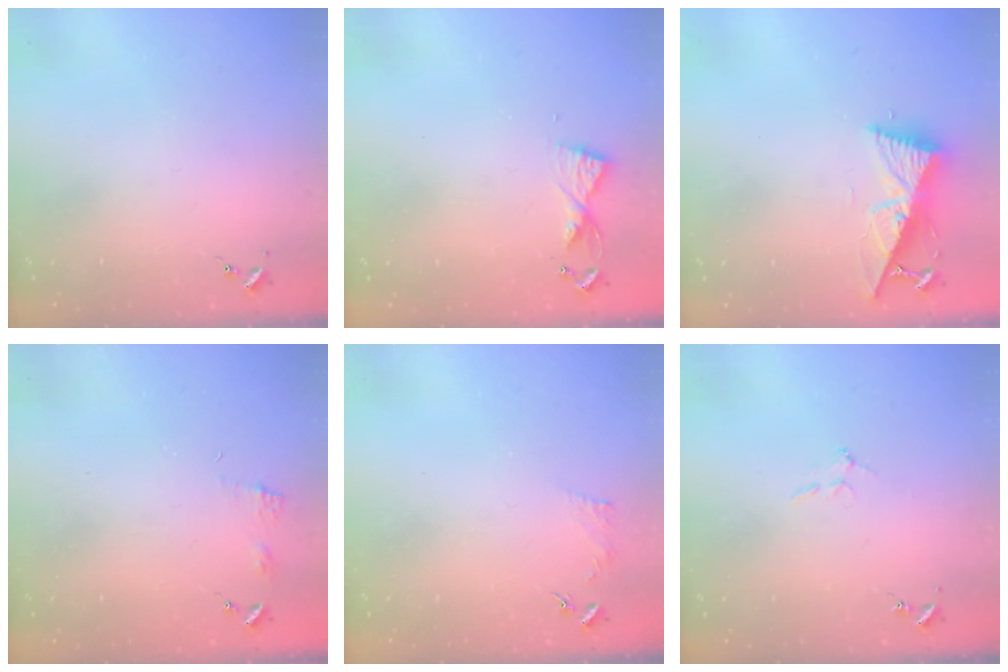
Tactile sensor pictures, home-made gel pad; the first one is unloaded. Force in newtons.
{"total": 5.5, "press": 5.4, "slide": 0.6}
{"total": 10.6, "press": 10.5, "slide": 1.2}
{"total": 5.1, "press": 5.0, "slide": 0.7}
{"total": 3.4, "press": 3.3, "slide": 0.5}
{"total": 5.0, "press": 5.0, "slide": 0.9}